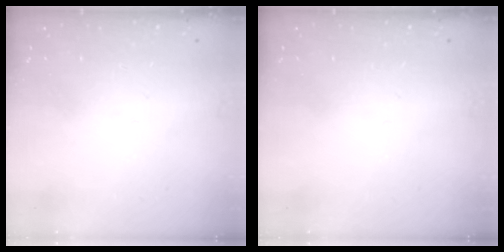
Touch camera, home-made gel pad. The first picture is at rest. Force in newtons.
{"total": 0.0}